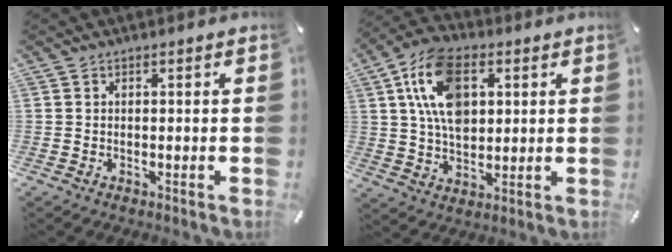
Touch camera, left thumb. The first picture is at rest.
{"total": 14.4, "force": [4.0, 9.5, 10.1], "torque": [-0.217, 0.006, 0.071]}